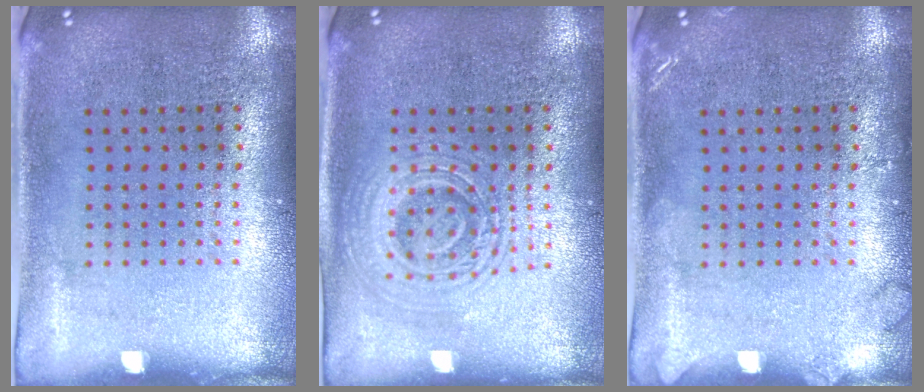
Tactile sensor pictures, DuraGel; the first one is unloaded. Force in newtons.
{"total": 2.5, "press": 2.4, "slide": 0.5}
{"total": 1.2, "press": 1.1, "slide": 0.2}